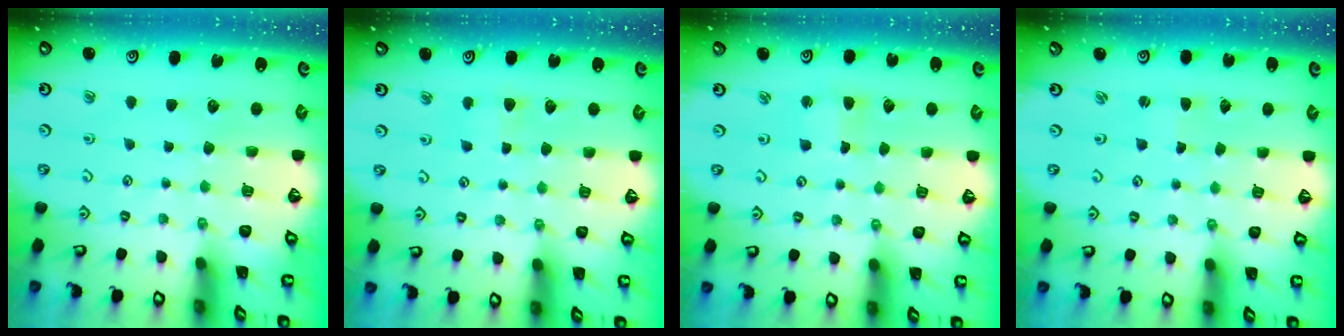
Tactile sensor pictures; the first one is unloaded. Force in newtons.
{"total": 3.1, "press": 3.1, "slide": 0.5}
{"total": 2.8, "press": 2.7, "slide": 0.6}
{"total": 0.9, "press": 0.8, "slide": 0.1}